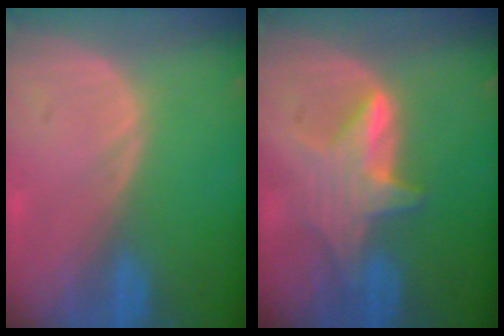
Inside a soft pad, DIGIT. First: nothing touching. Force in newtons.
{"total": 6.0, "press": 5.9, "slide": 0.6}